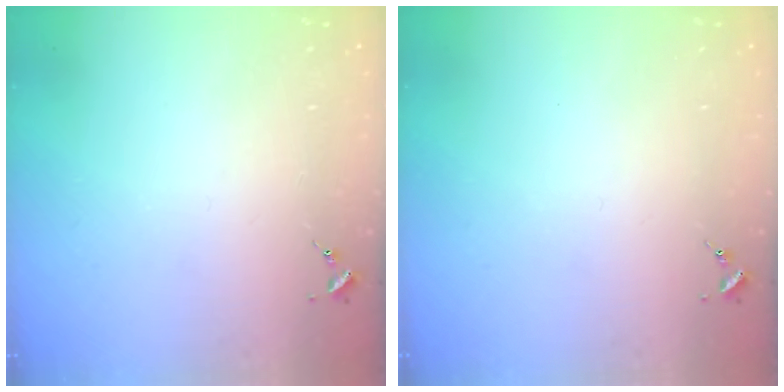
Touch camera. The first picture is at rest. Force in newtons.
{"total": 0.0}